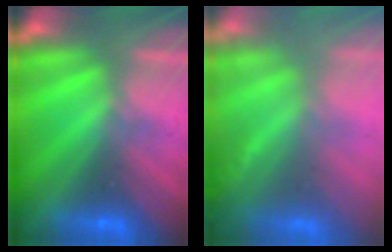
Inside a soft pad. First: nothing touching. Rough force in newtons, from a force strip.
{"total": 7.4}